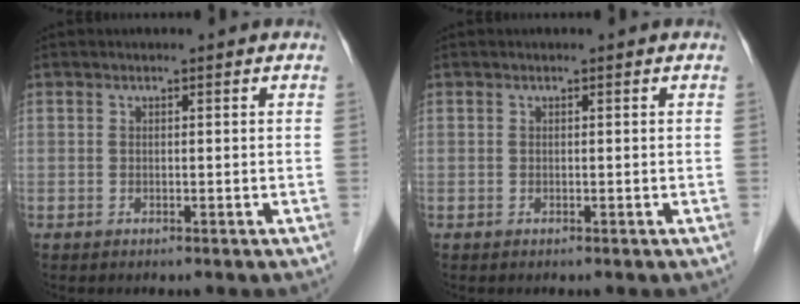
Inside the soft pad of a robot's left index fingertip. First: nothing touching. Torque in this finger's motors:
{"motor_torque": [0.00, 0.01, 0.00, 0.00]}